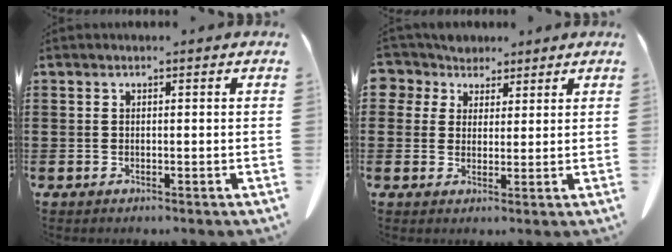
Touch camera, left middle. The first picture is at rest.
{"total": 4.3, "force": [3.1, 3.1, 0.2], "torque": [-0.028, 0.001, 0.055]}